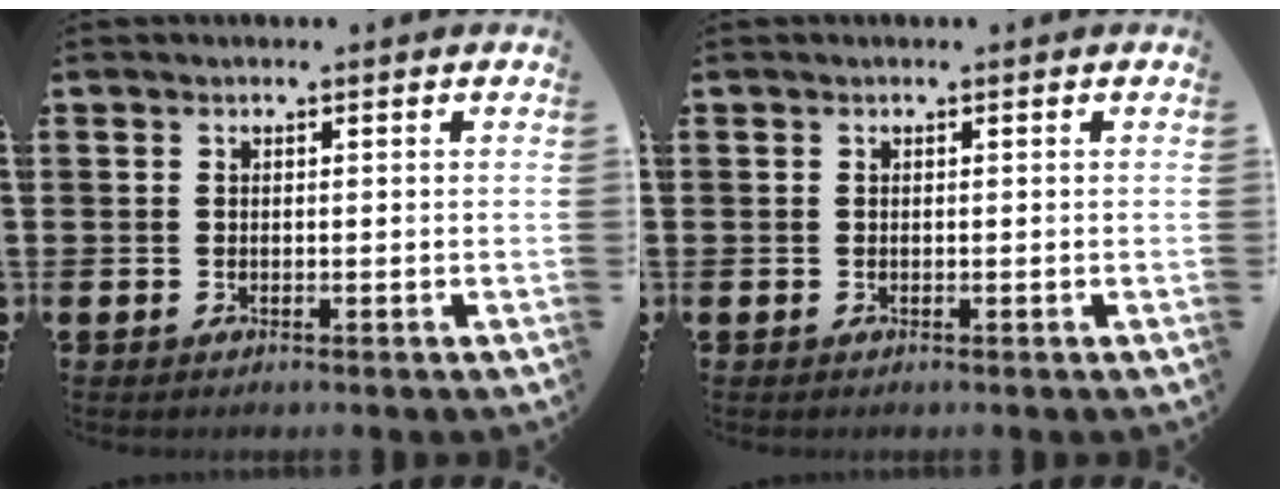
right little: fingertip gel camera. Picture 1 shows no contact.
{"total": 0.0}